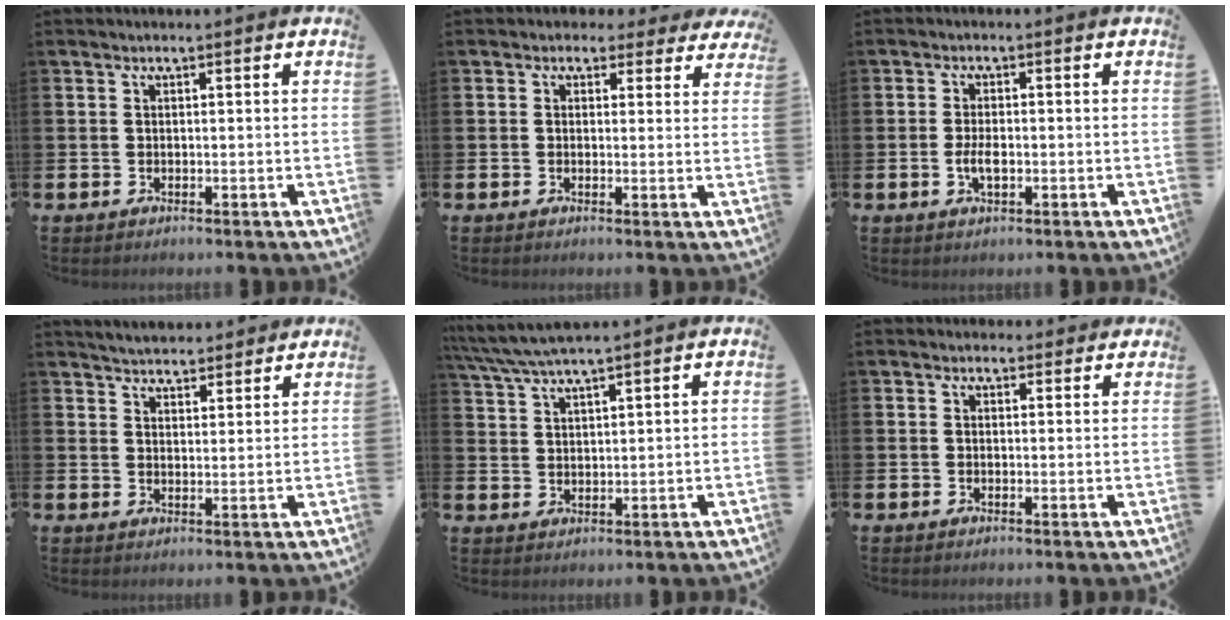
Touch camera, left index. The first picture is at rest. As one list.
[{"total": 2.2, "force": [1.6, 1.5, 0.0], "torque": [0.002, -0.008, 0.022]}, {"total": 2.7, "force": [-0.5, 1.2, 2.4], "torque": [-0.037, -0.003, -0.010]}, {"total": 4.2, "force": [4.2, 0.6, -0.2], "torque": [-0.004, -0.023, 0.074]}, {"total": 4.5, "force": [4.1, -0.1, 1.7], "torque": [-0.045, -0.015, 0.075]}, {"total": 1.6, "force": [1.4, 0.7, -0.1], "torque": [0.020, -0.005, 0.022]}]